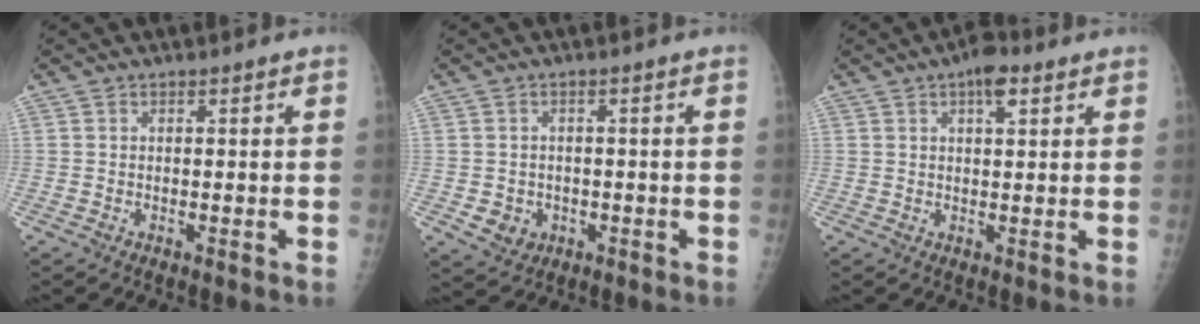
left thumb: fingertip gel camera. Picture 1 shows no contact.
{"total": 4.0, "force": [-1.2, 3.5, 1.4], "torque": [-0.006, 0.003, -0.006]}
{"total": 4.6, "force": [2.4, 1.9, 3.5], "torque": [-0.040, -0.004, 0.033]}